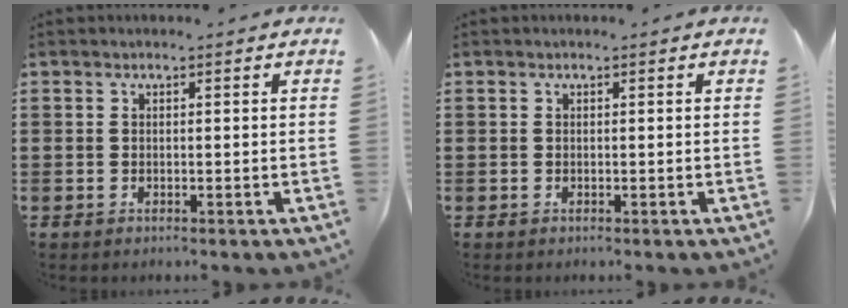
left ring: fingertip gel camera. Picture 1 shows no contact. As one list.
[{"total": 0.0}]